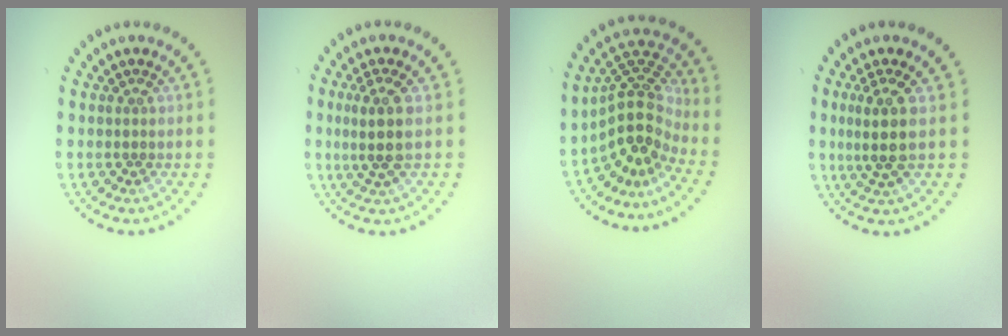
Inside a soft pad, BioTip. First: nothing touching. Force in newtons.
{"total": 2.9, "press": 2.4, "slide": 1.6}
{"total": 4.7, "press": 3.4, "slide": 3.2}
{"total": 3.0, "press": 2.4, "slide": 1.8}